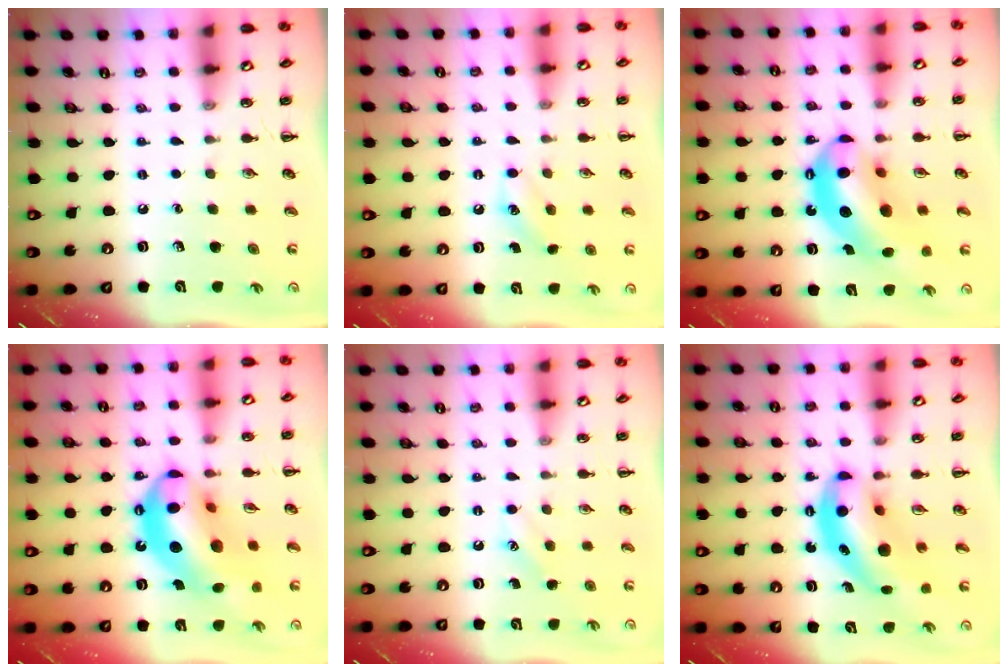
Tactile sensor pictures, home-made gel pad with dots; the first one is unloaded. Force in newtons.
{"total": 6.6, "press": 6.3, "slide": 1.8}
{"total": 15.9, "press": 15.2, "slide": 4.4}
{"total": 20.3, "press": 19.6, "slide": 5.5}
{"total": 5.5, "press": 5.3, "slide": 1.4}
{"total": 10.1, "press": 9.8, "slide": 2.3}